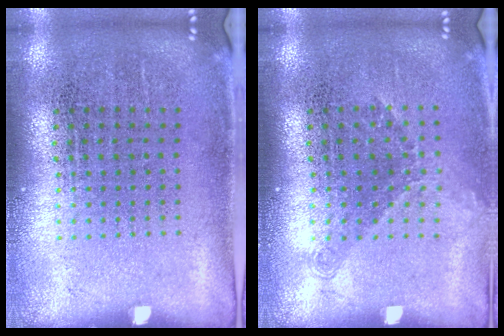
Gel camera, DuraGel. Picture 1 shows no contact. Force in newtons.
{"total": 1.2, "press": 0.9, "slide": 0.8}